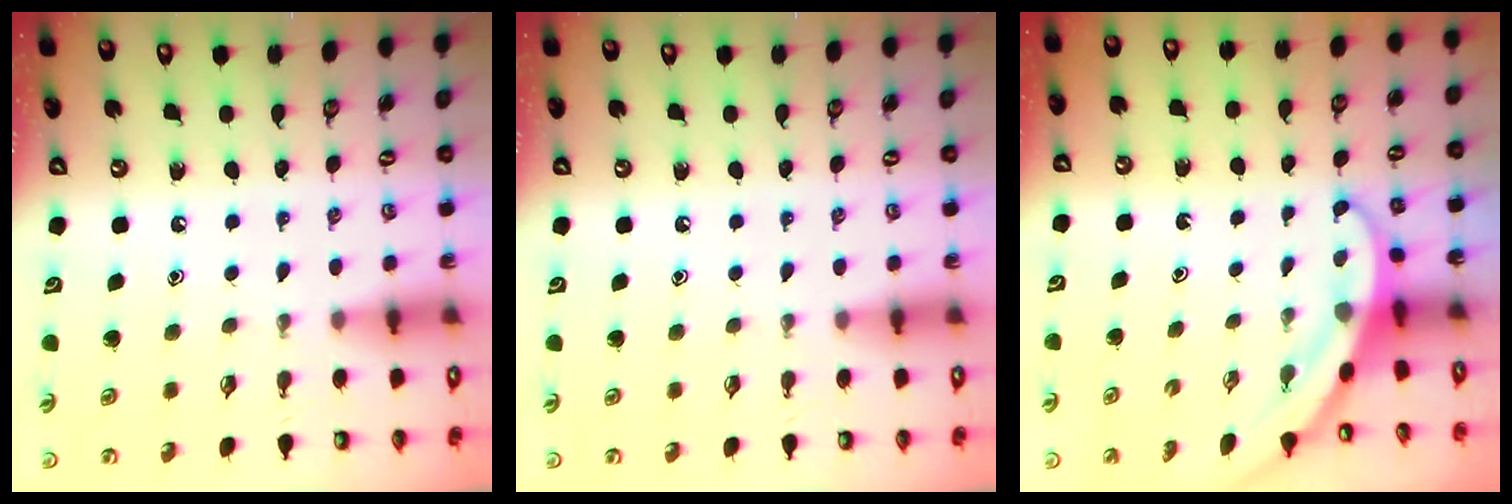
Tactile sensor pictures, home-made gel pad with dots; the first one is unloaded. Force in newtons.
{"total": 0.0}
{"total": 3.1, "press": 3.1, "slide": 0.1}